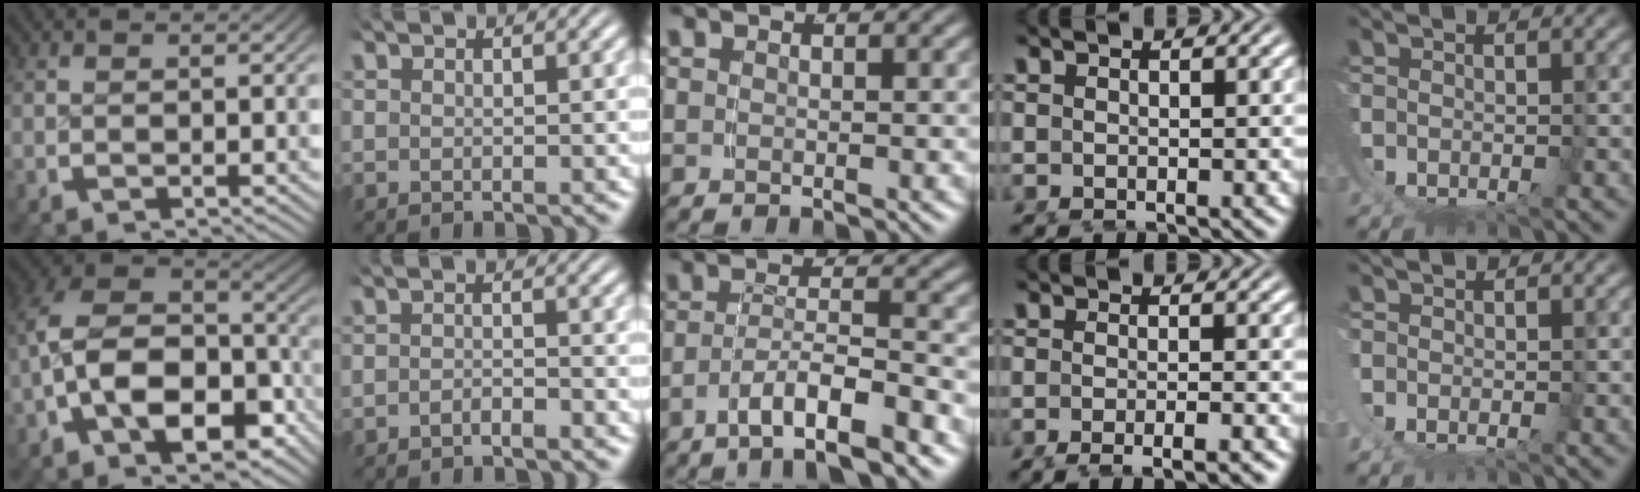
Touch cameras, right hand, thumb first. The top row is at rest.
{"thumb": {"total": 13.8, "force": [-2.1, 9.6, 9.7], "torque": [-0.220, -0.049, -0.017]}, "index": {"total": 1.5, "force": [-1.4, 0.3, 0.3], "torque": [-0.001, -0.001, -0.029]}, "middle": {"total": 5.5, "force": [-3.6, 1.3, 3.9], "torque": [-0.057, -0.007, -0.056]}, "ring": {"total": 3.4, "force": [-2.7, 0.3, 2.0], "torque": [-0.030, -0.003, -0.044]}, "little": {"total": 1.0, "force": [0.2, 0.3, 0.9], "torque": [-0.026, -0.004, 0.008]}}